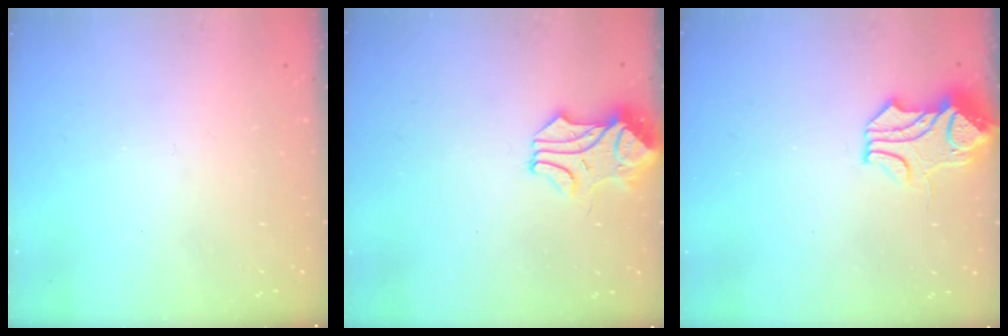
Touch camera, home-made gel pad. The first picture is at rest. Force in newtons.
{"total": 1.1, "press": 1.0, "slide": 0.2}
{"total": 1.6, "press": 0.9, "slide": 1.3}